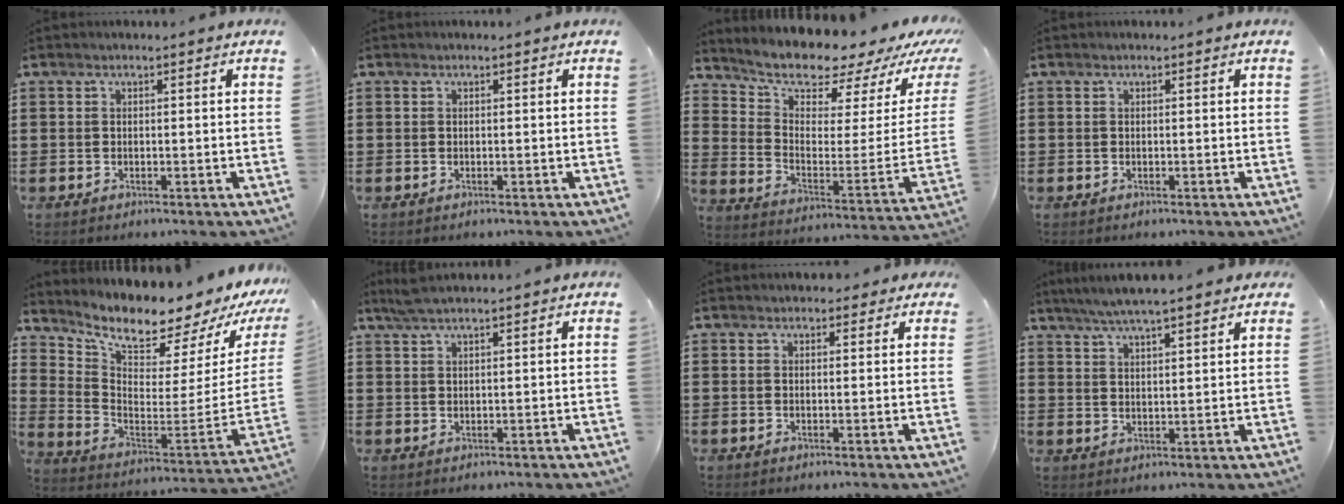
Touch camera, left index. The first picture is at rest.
{"total": 0.0}
{"total": 7.2, "force": [6.8, 1.8, 1.5], "torque": [-0.050, -0.078, 0.112]}
{"total": 0.0}
{"total": 7.0, "force": [6.4, 1.1, 2.5], "torque": [-0.074, -0.078, 0.102]}
{"total": 2.4, "force": [1.9, 0.2, 1.5], "torque": [-0.032, 0.003, 0.035]}
{"total": 1.3, "force": [1.0, 0.7, 0.4], "torque": [-0.004, 0.004, 0.017]}
{"total": 4.8, "force": [4.2, 0.2, 2.5], "torque": [-0.058, -0.008, 0.072]}